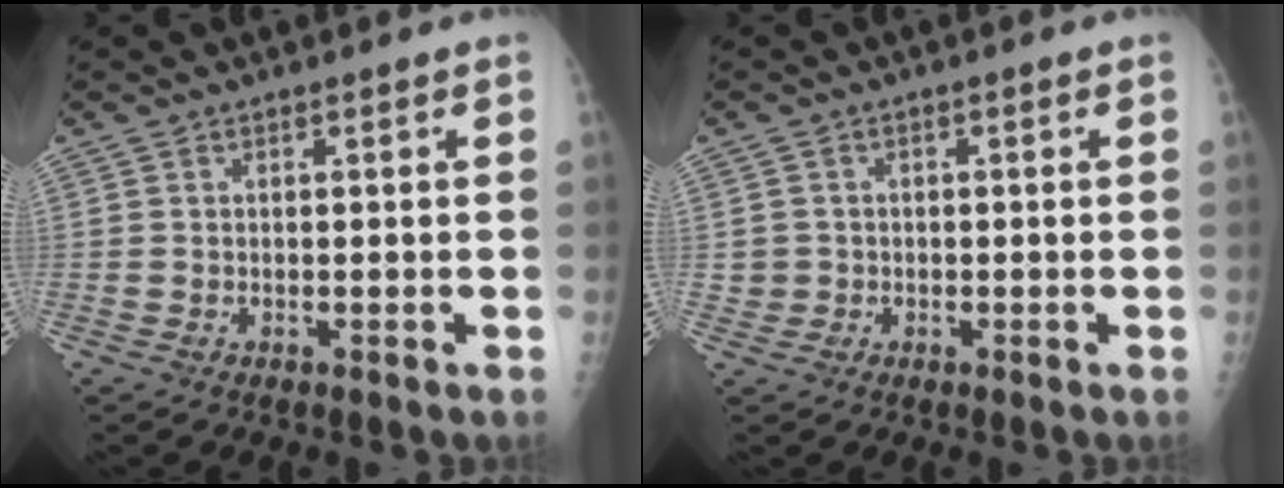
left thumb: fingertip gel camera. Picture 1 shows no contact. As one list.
[{"total": 2.2, "force": [-0.4, 2.2, -0.1], "torque": [0.013, 0.006, -0.005]}]